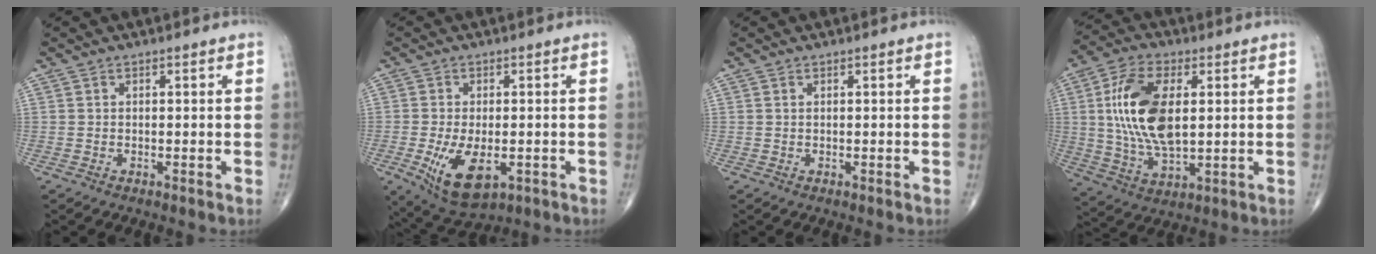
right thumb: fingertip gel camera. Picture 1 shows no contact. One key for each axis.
{"total": 10.1, "fx": -2.9, "fy": 5.1, "fz": 8.2, "tx": -0.141, "ty": -0.012, "tz": -0.035}
{"total": 0.0}
{"total": 16.1, "fx": 2.5, "fy": 8.1, "fz": 13.7, "tx": -0.266, "ty": -0.009, "tz": 0.050}